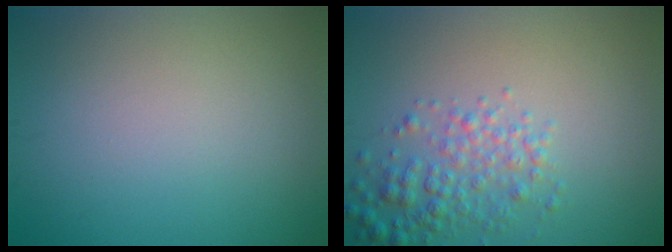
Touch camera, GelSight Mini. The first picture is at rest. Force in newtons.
{"total": 3.3, "press": 3.3, "slide": 0.1}